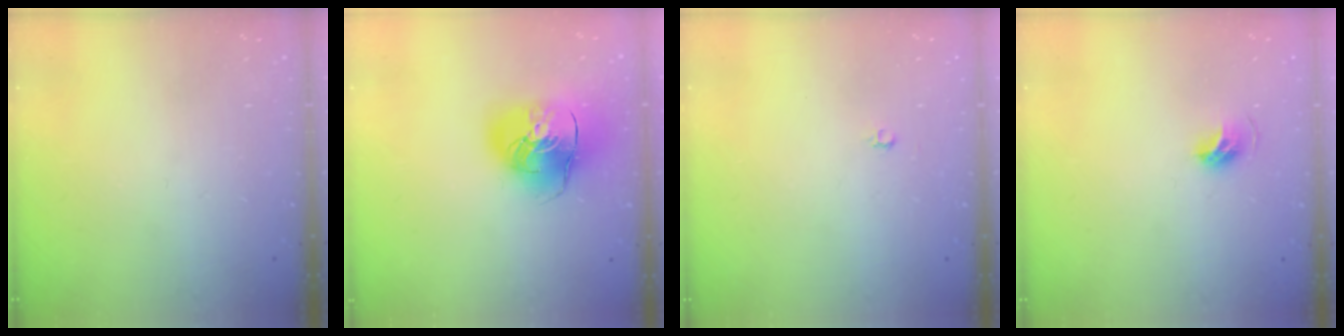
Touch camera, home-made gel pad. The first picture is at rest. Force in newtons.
{"total": 16.3, "press": 16.1, "slide": 2.8}
{"total": 2.2, "press": 2.2, "slide": 0.2}
{"total": 6.2, "press": 6.1, "slide": 1.2}